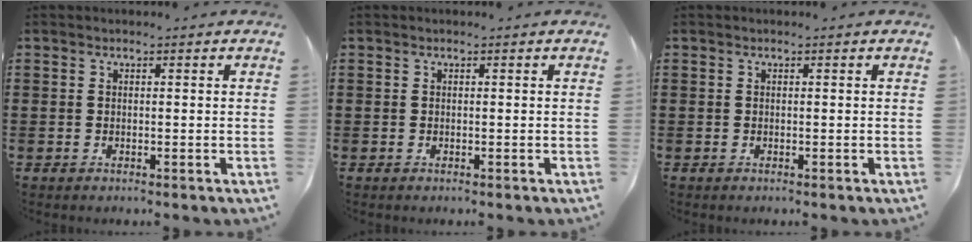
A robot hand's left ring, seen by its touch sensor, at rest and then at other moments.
{"total": 0.0}
{"total": 0.0}